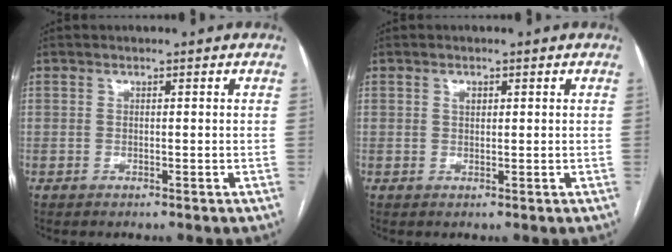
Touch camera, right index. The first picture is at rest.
{"total": 1.1, "force": [0.5, 0.7, 0.8], "torque": [-0.012, 0.001, 0.008]}